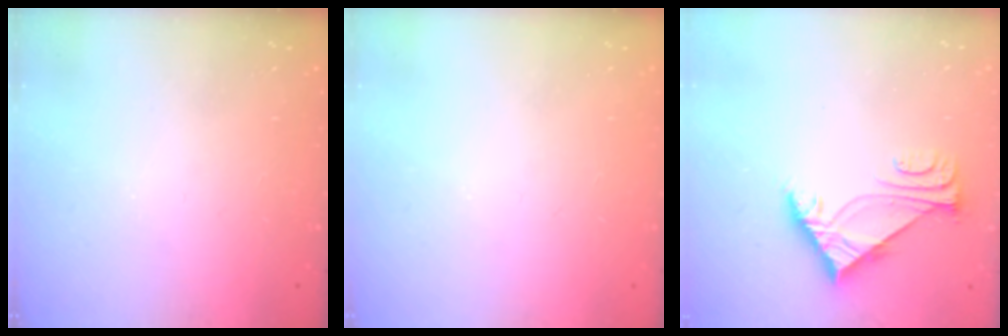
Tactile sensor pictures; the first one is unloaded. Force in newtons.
{"total": 0.0}
{"total": 6.1, "press": 6.0, "slide": 1.2}